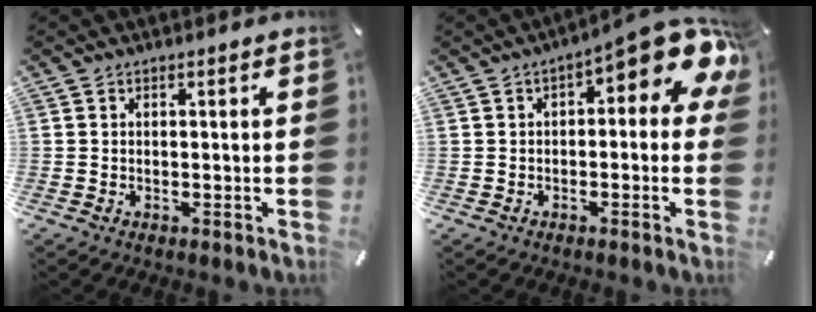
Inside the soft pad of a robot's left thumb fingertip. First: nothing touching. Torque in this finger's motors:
{"motor_torque": [0.46, 0.47, 0.72, 0.31, 0.05]}